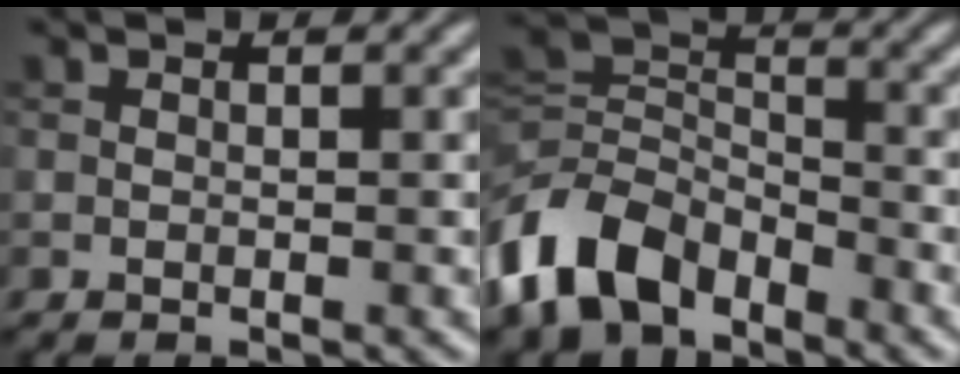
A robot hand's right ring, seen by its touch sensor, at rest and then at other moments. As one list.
[{"total": 7.8, "force": [-5.0, 4.6, 4.0], "torque": [-0.087, -0.004, -0.111]}]